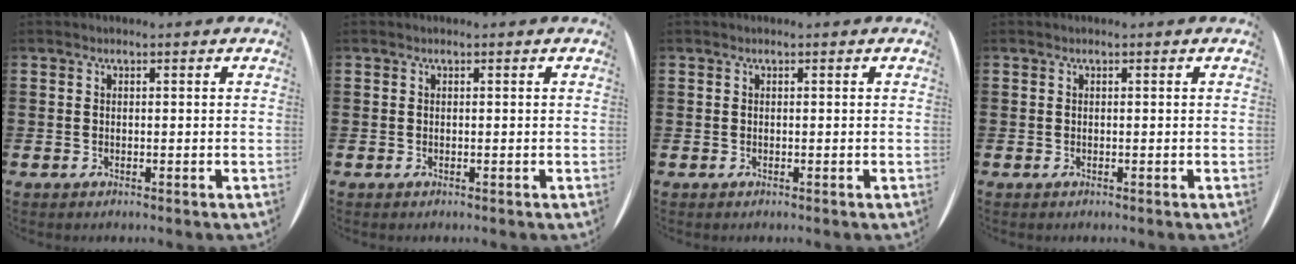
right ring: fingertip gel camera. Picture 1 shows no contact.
{"total": 0.0}
{"total": 0.0}
{"total": 0.0}